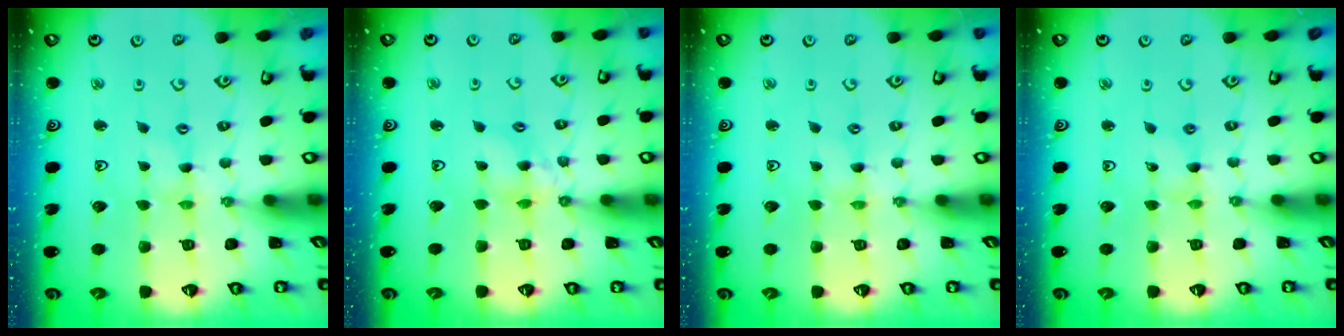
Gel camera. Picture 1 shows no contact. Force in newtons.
{"total": 6.7, "press": 6.6, "slide": 0.4}
{"total": 0.0}
{"total": 0.0}